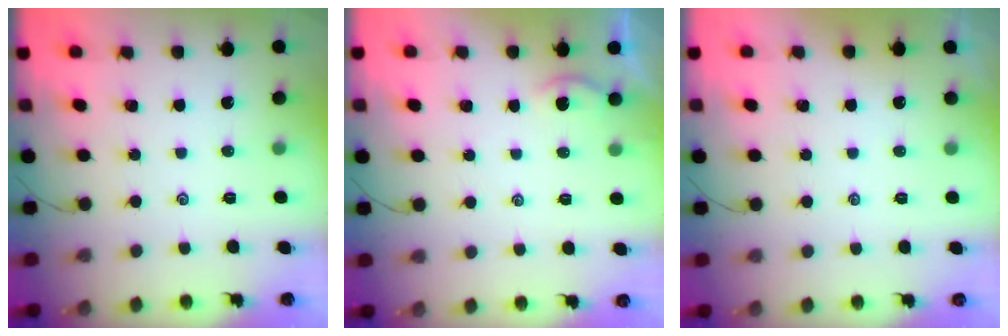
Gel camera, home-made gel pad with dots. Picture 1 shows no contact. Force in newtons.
{"total": 1.2, "press": 1.2, "slide": 0.2}
{"total": 1.2, "press": 1.2, "slide": 0.3}